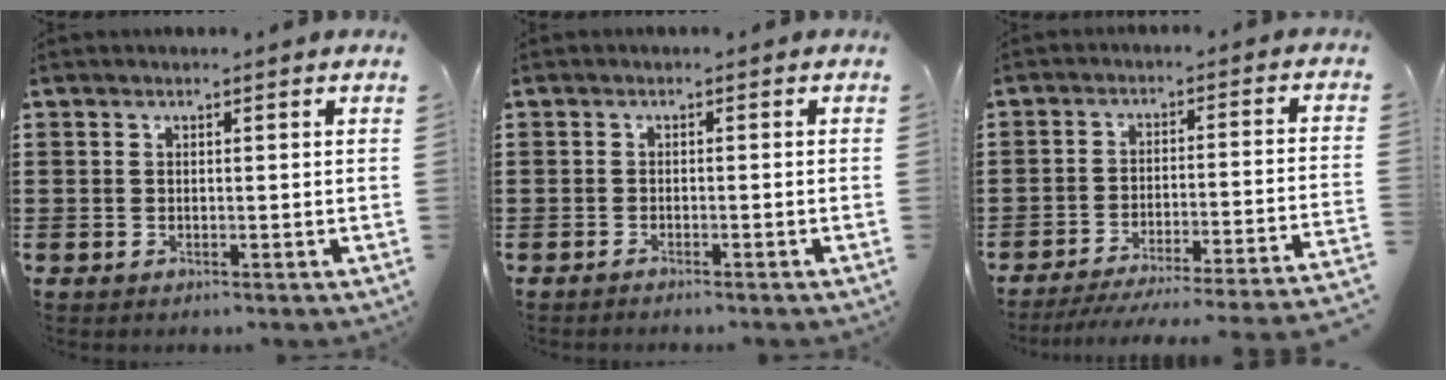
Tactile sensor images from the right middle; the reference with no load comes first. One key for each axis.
{"total": 0.9, "fx": -0.8, "fy": -0.1, "fz": 0.3, "tx": -0.006, "ty": -0.003, "tz": -0.015}
{"total": 5.5, "fx": -4.9, "fy": -0.6, "fz": 2.5, "tx": -0.046, "ty": -0.020, "tz": -0.102}